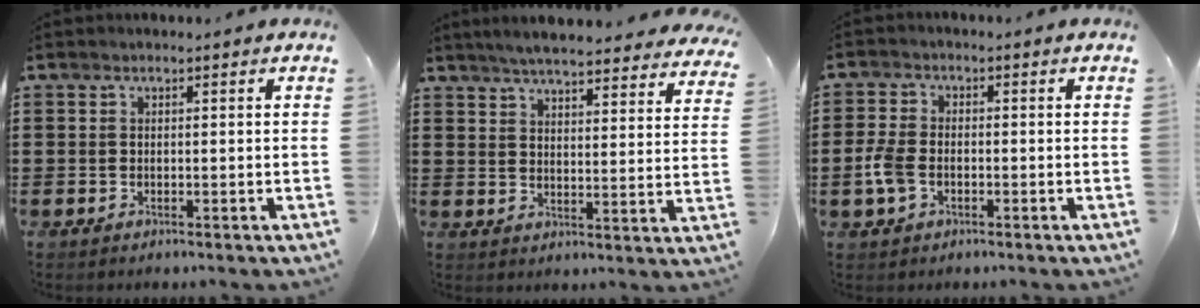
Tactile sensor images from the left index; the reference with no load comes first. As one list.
[{"total": 5.2, "force": [5.0, -0.1, 1.5], "torque": [-0.049, -0.025, 0.087]}, {"total": 4.7, "force": [-1.2, 2.8, 3.5], "torque": [-0.097, -0.005, -0.031]}]